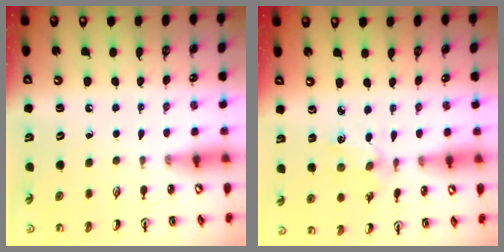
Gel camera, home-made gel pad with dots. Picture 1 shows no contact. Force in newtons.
{"total": 2.0, "press": 1.9, "slide": 0.4}